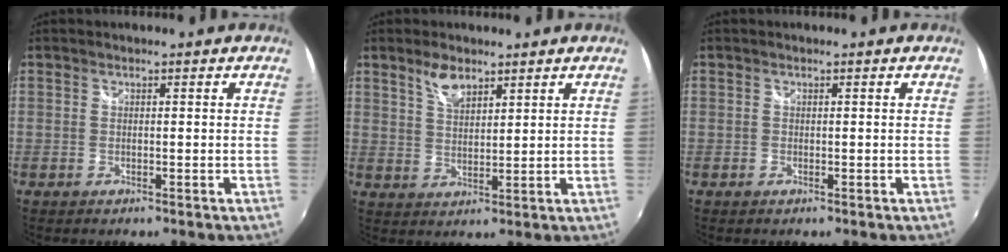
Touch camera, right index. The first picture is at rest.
{"total": 4.9, "force": [3.4, 2.2, 2.8], "torque": [-0.045, 0.004, 0.064]}
{"total": 0.0}